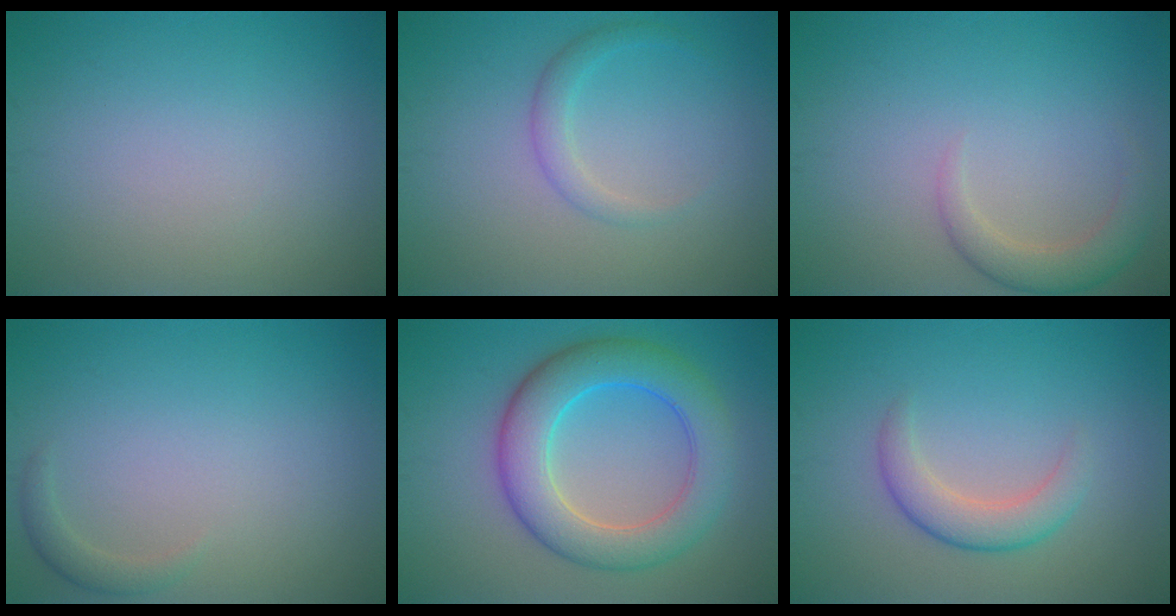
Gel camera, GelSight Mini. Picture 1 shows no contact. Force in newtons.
{"total": 1.8, "press": 1.8, "slide": 0.1}
{"total": 2.8, "press": 2.7, "slide": 0.2}
{"total": 1.2, "press": 1.2, "slide": 0.2}
{"total": 7.4, "press": 7.4, "slide": 0.1}
{"total": 3.0, "press": 3.0, "slide": 0.1}